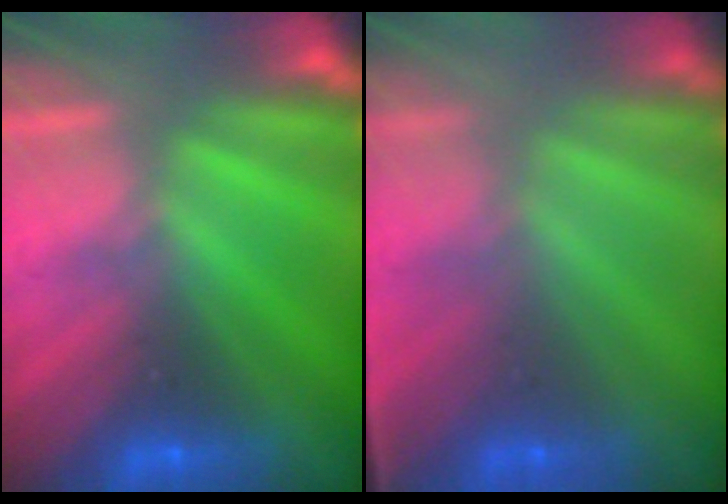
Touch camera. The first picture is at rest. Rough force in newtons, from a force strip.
{"total": 1.2}